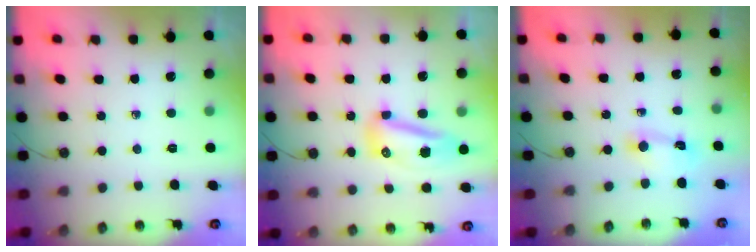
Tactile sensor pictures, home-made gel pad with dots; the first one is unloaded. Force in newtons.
{"total": 9.4, "press": 9.3, "slide": 1.1}
{"total": 2.7, "press": 2.7, "slide": 0.3}